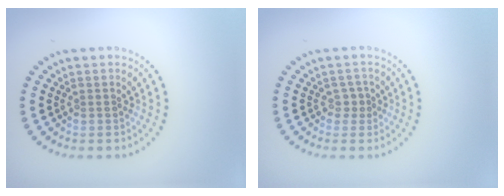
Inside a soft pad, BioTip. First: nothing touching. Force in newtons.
{"total": 0.9, "press": 0.8, "slide": 0.6}